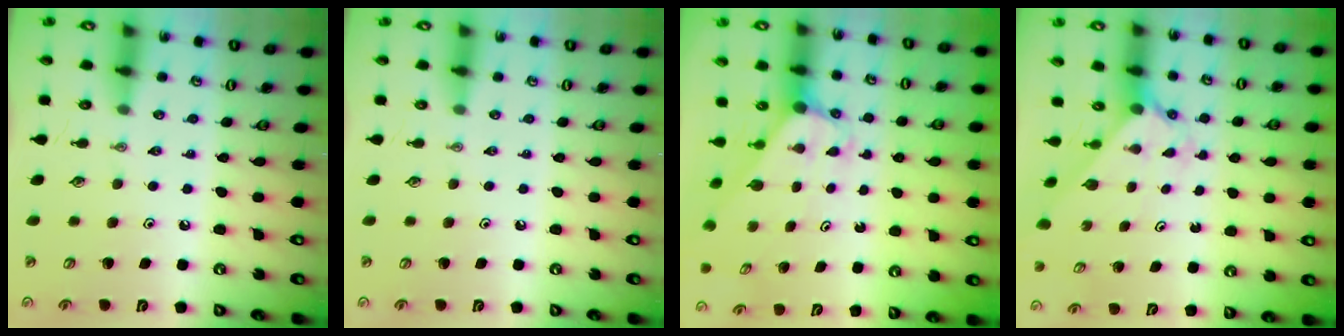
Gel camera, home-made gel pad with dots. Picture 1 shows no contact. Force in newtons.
{"total": 0.0}
{"total": 2.9, "press": 2.9, "slide": 0.2}
{"total": 2.0, "press": 2.0, "slide": 0.2}